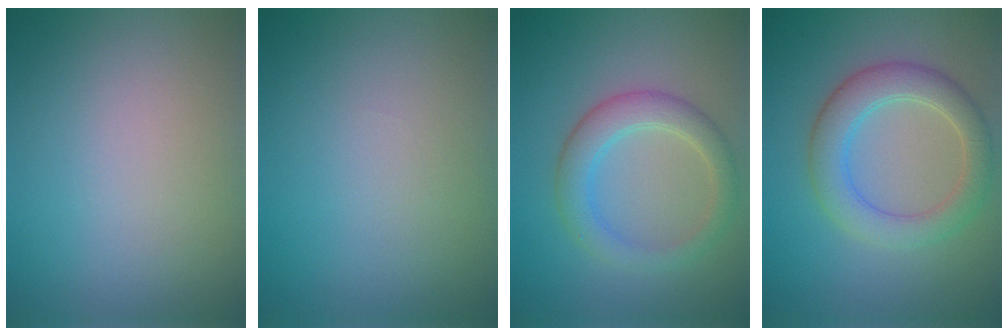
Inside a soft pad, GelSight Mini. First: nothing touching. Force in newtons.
{"total": 0.0}
{"total": 3.7, "press": 3.7, "slide": 0.5}
{"total": 4.7, "press": 4.7, "slide": 0.1}